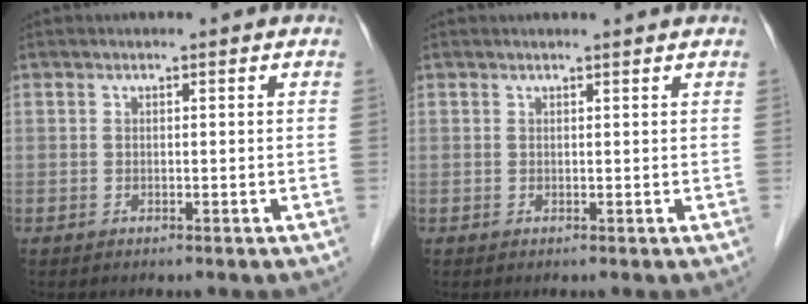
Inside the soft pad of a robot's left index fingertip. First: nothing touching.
{"total": 1.5, "force": [1.4, -0.3, 0.4], "torque": [-0.013, 0.004, 0.020]}